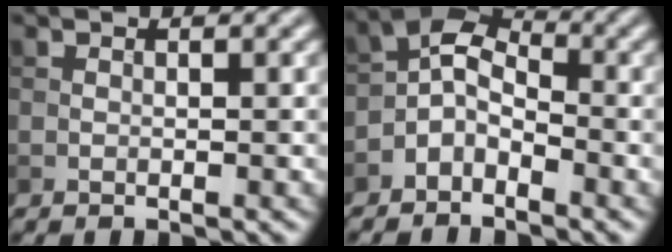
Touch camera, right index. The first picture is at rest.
{"total": 3.6, "force": [-2.0, 2.1, 2.2], "torque": [-0.038, 0.012, -0.048]}